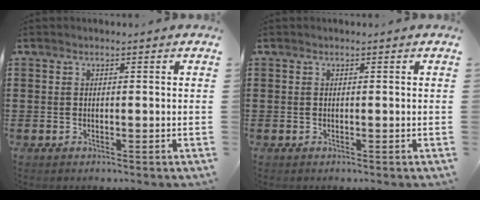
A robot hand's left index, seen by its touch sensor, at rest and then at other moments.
{"total": 0.0}